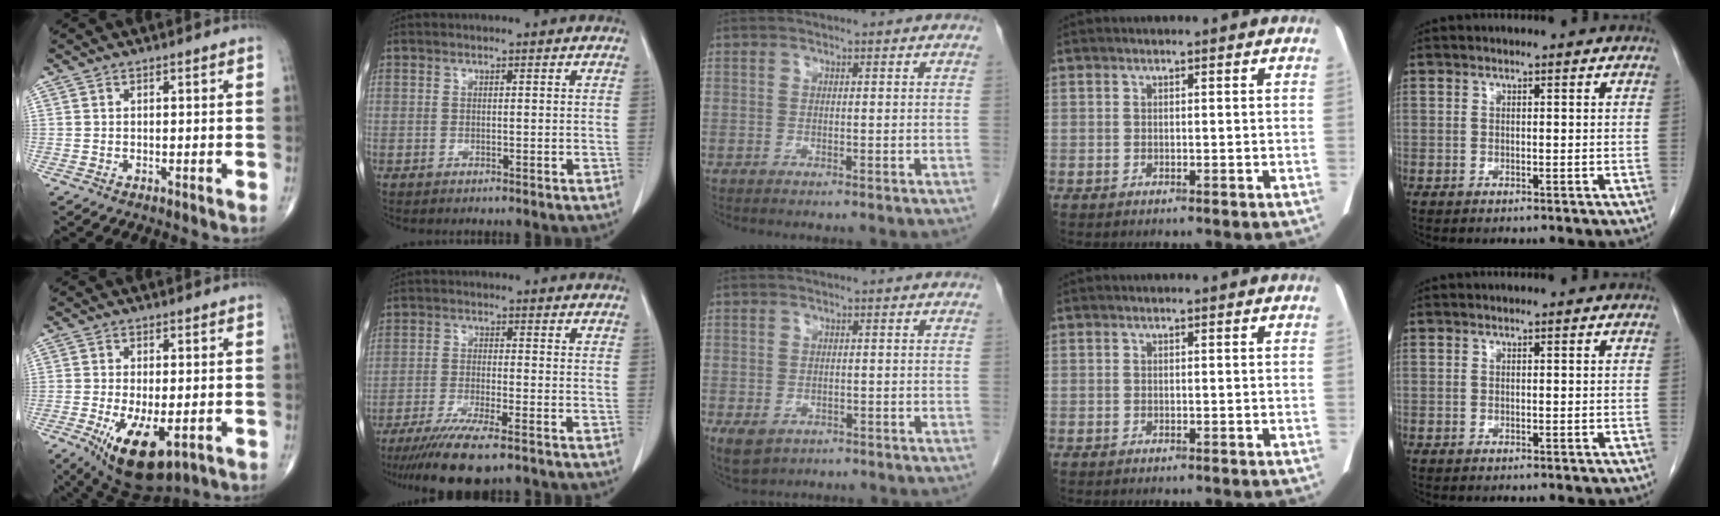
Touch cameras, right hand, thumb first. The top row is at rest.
{"thumb": {"total": 12.1, "force": [-4.6, 5.2, 9.8], "torque": [-0.164, -0.013, -0.061]}, "index": {"total": 10.5, "force": [-7.9, 1.0, 6.7], "torque": [-0.107, -0.024, -0.127]}, "middle": {"total": 4.1, "force": [-2.3, 2.8, 1.9], "torque": [-0.037, -0.005, -0.028]}}